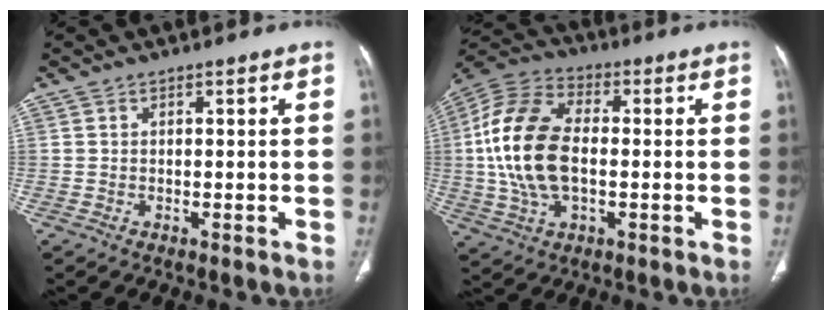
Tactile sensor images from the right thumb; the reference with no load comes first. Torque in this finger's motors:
{"motor_torque": [-0.28, 1.82, 0.95, 0.88, 0.51]}